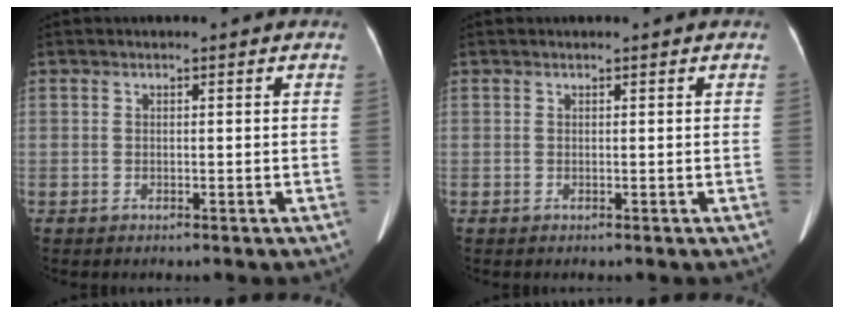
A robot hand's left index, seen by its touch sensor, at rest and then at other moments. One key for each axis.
{"total": 0.0}